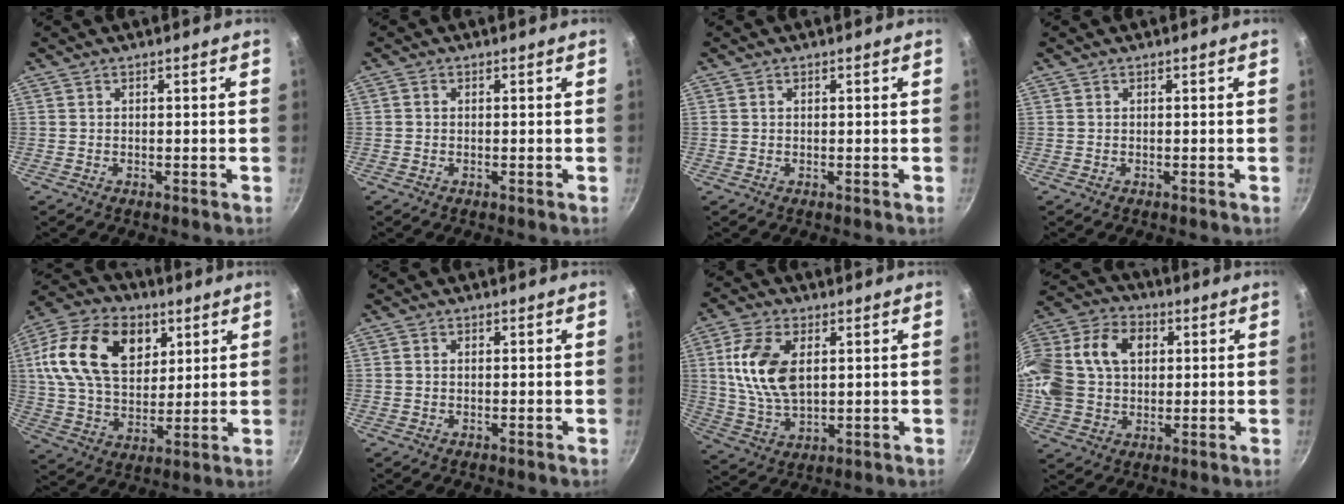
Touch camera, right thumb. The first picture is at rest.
{"total": 0.6, "force": [0.0, 0.5, 0.3], "torque": [-0.005, 0.003, -0.001]}
{"total": 0.7, "force": [0.3, 0.5, 0.3], "torque": [-0.005, 0.003, 0.004]}
{"total": 0.0}
{"total": 20.6, "force": [7.1, 13.9, 13.6], "torque": [-0.226, -0.008, 0.117]}
{"total": 0.8, "force": [0.1, 0.6, 0.5], "torque": [-0.008, 0.004, 0.001]}
{"total": 13.1, "force": [2.9, 7.5, 10.3], "torque": [-0.193, -0.010, 0.058]}
{"total": 22.8, "force": [4.8, 17.0, 14.4], "torque": [-0.298, 0.036, 0.077]}